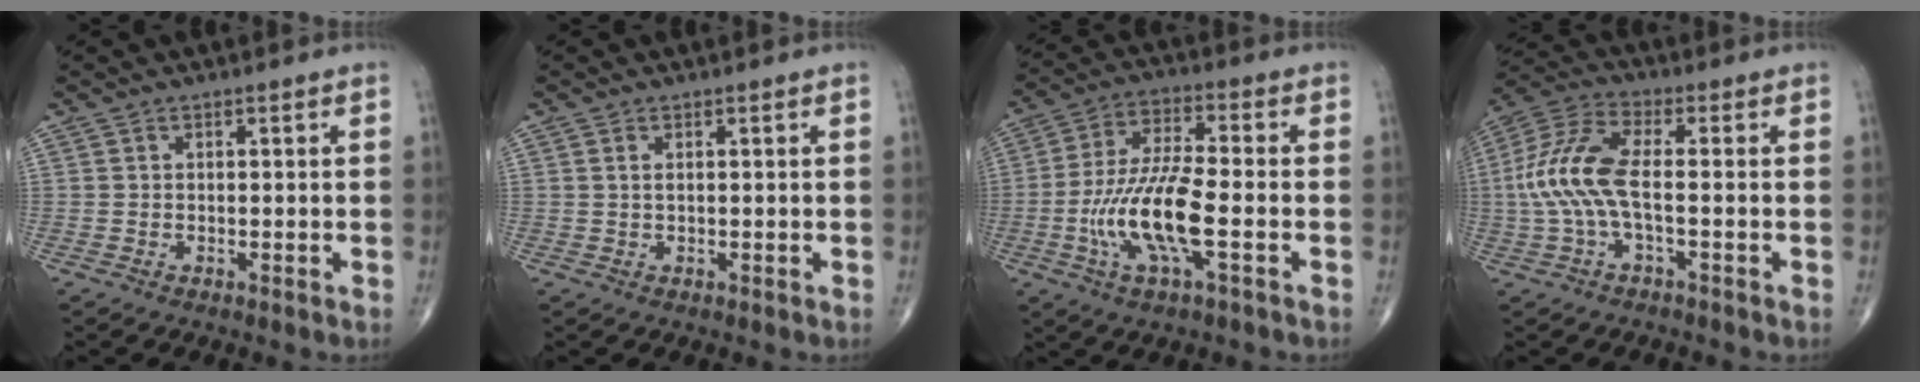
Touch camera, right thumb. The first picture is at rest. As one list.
[{"total": 0.8, "force": [0.3, 0.2, 0.7], "torque": [-0.022, 0.002, 0.008]}, {"total": 13.7, "force": [-3.5, 3.6, 12.7], "torque": [-0.268, 0.018, -0.068]}, {"total": 11.6, "force": [-1.0, 4.1, 10.8], "torque": [-0.257, 0.029, -0.026]}]